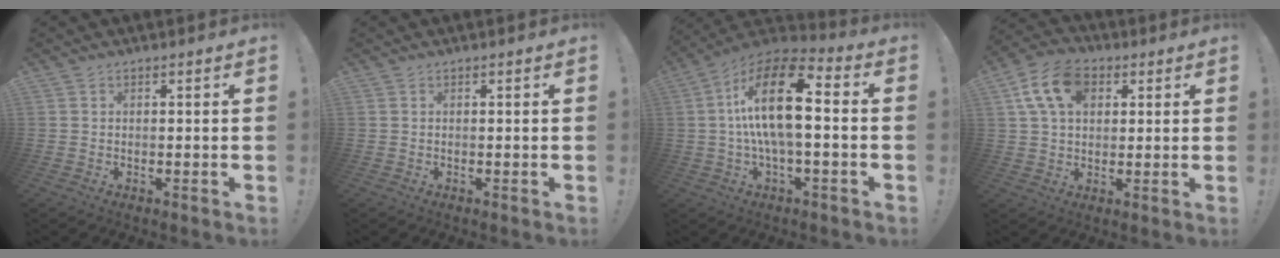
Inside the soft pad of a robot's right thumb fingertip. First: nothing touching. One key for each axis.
{"total": 0.0}
{"total": 19.2, "fx": 1.7, "fy": 7.2, "fz": 17.8, "tx": -0.327, "ty": 0.001, "tz": 0.022}
{"total": 13.2, "fx": 5.0, "fy": 9.0, "fz": 8.3, "tx": -0.143, "ty": -0.003, "tz": 0.097}